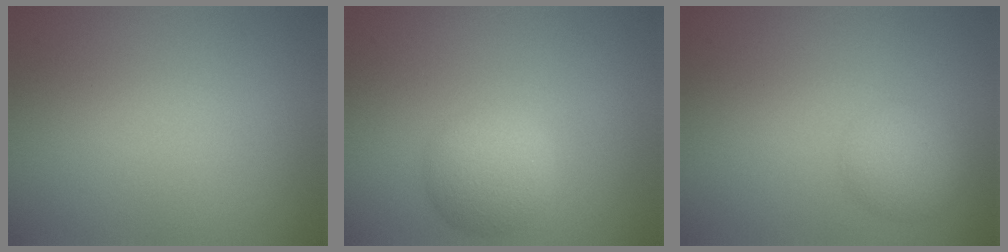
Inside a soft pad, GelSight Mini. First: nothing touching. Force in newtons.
{"total": 3.5, "press": 3.5, "slide": 0.3}
{"total": 2.1, "press": 2.1, "slide": 0.2}